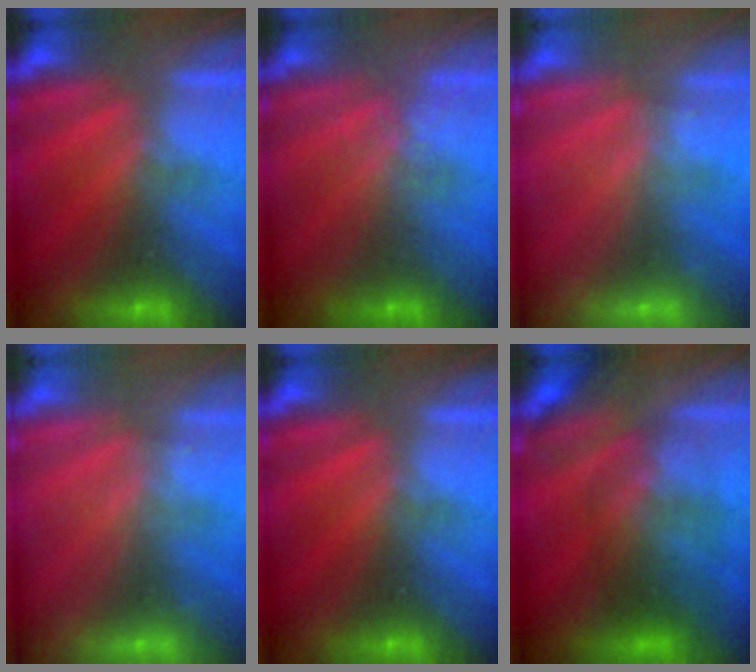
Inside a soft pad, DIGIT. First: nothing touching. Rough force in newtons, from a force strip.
{"total": 1.5}
{"total": 2.2}
{"total": 2.2}
{"total": 0.0}
{"total": 2.7}